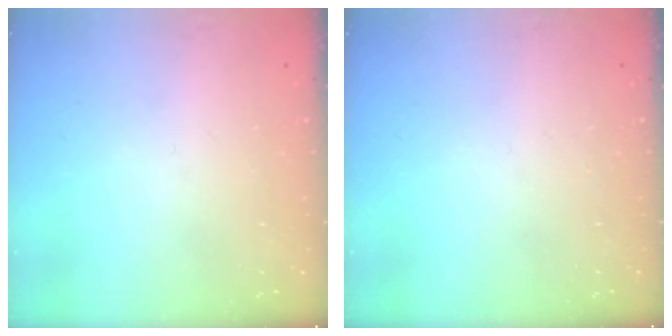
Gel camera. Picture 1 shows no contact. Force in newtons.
{"total": 0.0}